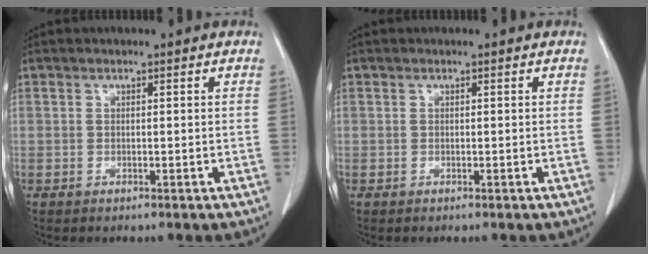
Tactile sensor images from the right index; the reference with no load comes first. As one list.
[{"total": 0.0}]